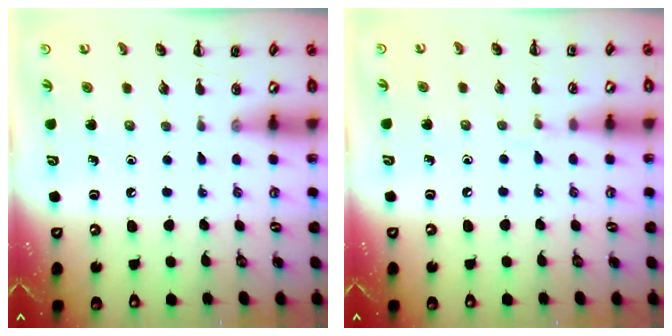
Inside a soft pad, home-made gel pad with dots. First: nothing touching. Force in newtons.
{"total": 3.8, "press": 3.6, "slide": 1.2}